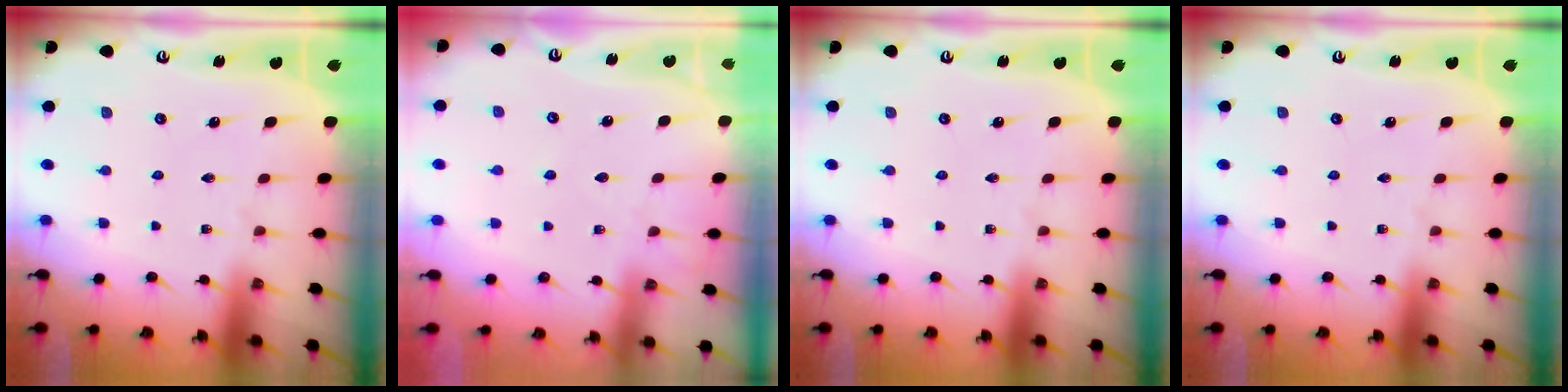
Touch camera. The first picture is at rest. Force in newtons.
{"total": 4.4, "press": 4.4, "slide": 0.7}
{"total": 0.0}
{"total": 0.0}